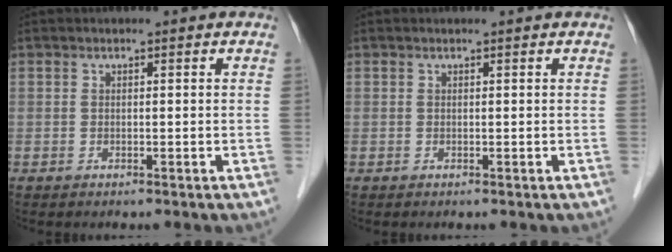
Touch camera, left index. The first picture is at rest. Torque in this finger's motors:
{"motor_torque": [0.15, 0.06, 0.00, -0.01]}